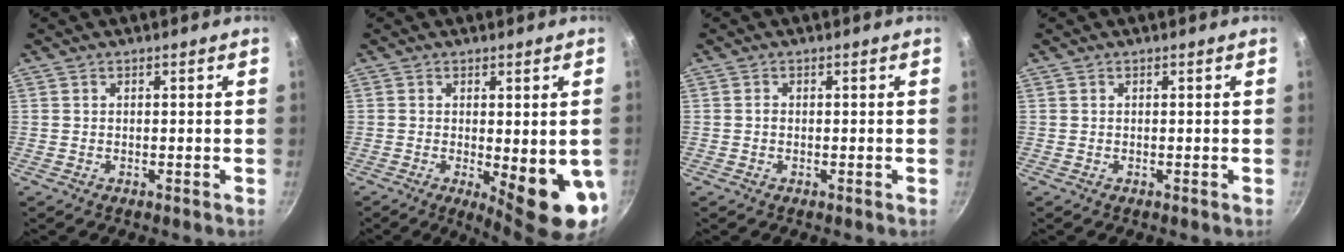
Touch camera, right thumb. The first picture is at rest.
{"total": 11.3, "force": [-1.7, 3.1, 10.8], "torque": [-0.123, -0.018, -0.011]}
{"total": 0.5, "force": [-0.2, 0.5, 0.2], "torque": [-0.003, 0.003, -0.003]}
{"total": 0.0}